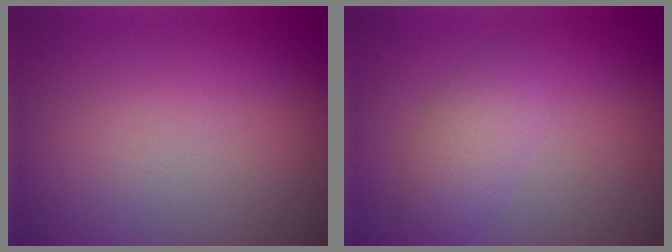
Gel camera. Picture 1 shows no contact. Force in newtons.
{"total": 2.5, "press": 2.5, "slide": 0.0}